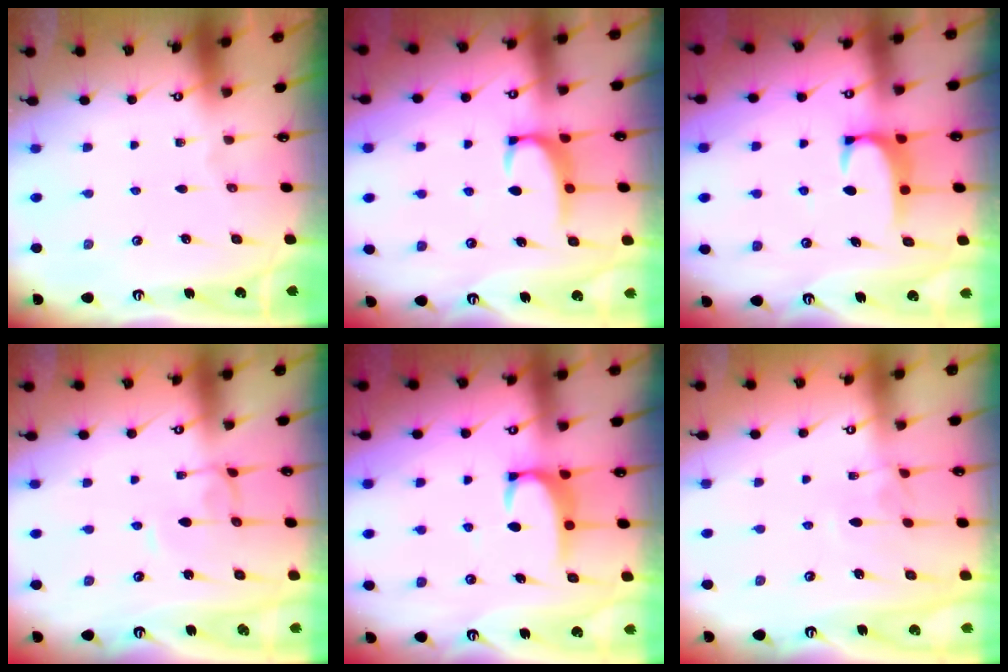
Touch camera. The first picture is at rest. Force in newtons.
{"total": 2.2, "press": 2.1, "slide": 0.6}
{"total": 2.3, "press": 2.3, "slide": 0.3}
{"total": 1.5, "press": 1.5, "slide": 0.3}
{"total": 2.6, "press": 2.6, "slide": 0.5}
{"total": 2.5, "press": 2.5, "slide": 0.5}